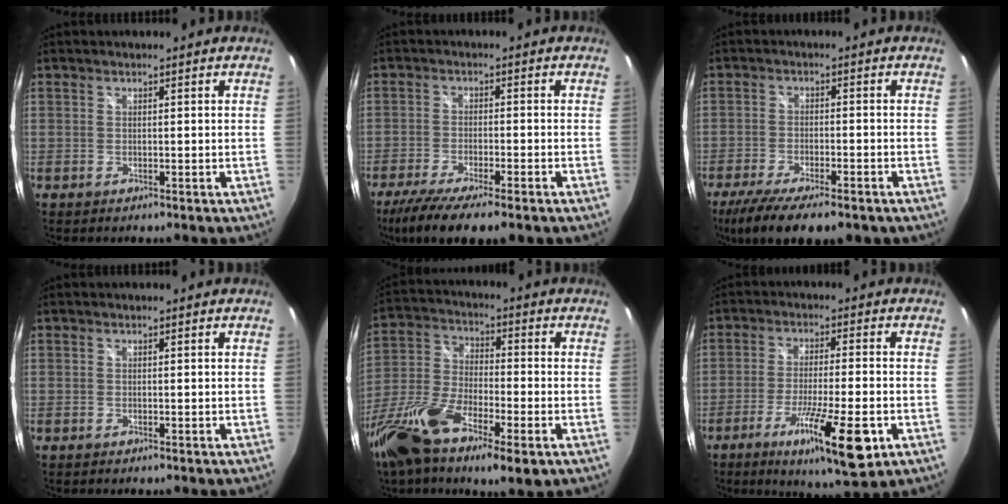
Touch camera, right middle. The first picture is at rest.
{"total": 11.4, "force": [-8.6, 1.3, 7.3], "torque": [-0.153, -0.042, -0.141]}
{"total": 14.5, "force": [-10.6, 4.1, 8.9], "torque": [-0.181, -0.050, -0.165]}
{"total": 0.0}
{"total": 17.5, "force": [-9.7, 5.3, 13.5], "torque": [-0.289, -0.043, -0.191]}
{"total": 14.2, "force": [-6.3, 2.0, 12.6], "torque": [-0.231, -0.041, -0.099]}